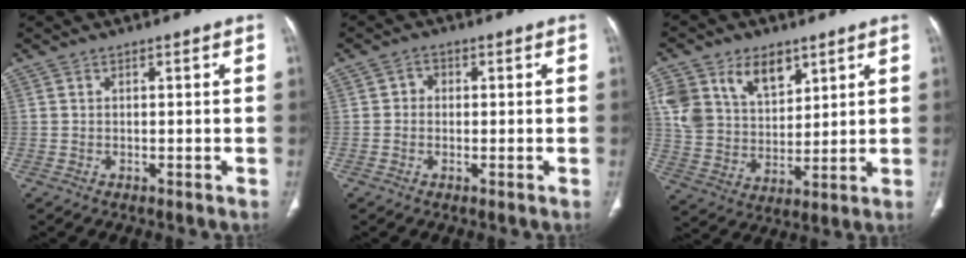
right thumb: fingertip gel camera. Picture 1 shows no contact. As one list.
[{"total": 1.9, "force": [0.0, 1.7, 0.8], "torque": [0.000, 0.006, -0.006]}, {"total": 14.8, "force": [7.5, 9.8, 8.3], "torque": [-0.129, -0.023, 0.155]}]